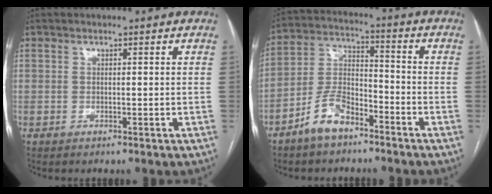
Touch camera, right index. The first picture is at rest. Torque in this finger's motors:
{"motor_torque": [-0.25, -0.34, -0.24, -0.10]}